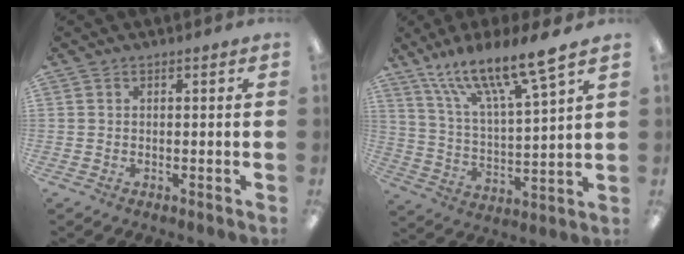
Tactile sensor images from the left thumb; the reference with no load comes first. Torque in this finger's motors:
{"motor_torque": [2.23, 0.90, 1.71, -1.06, 0.35]}